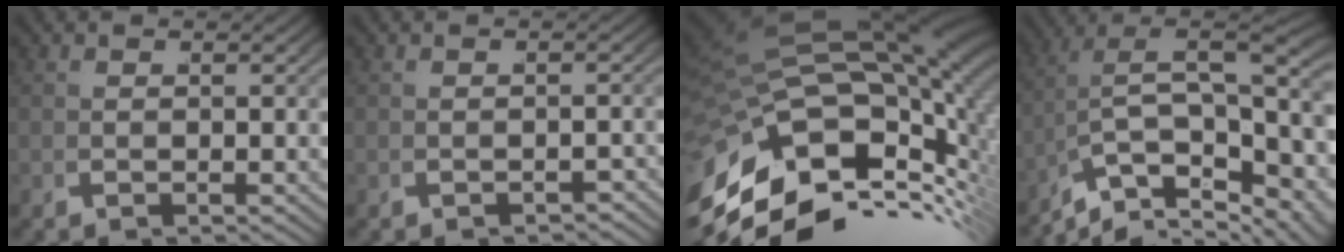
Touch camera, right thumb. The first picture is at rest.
{"total": 1.3, "force": [-1.3, 0.1, 0.0], "torque": [-0.001, -0.002, -0.021]}
{"total": 23.3, "force": [-0.3, 15.4, 17.5], "torque": [-0.283, 0.001, -0.009]}
{"total": 13.1, "force": [-2.2, 8.9, 9.4], "torque": [-0.167, -0.042, -0.026]}